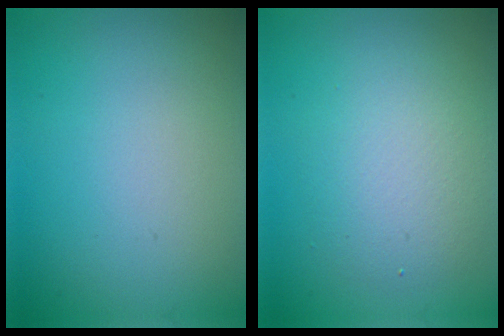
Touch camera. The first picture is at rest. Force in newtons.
{"total": 3.5, "press": 3.5, "slide": 0.2}